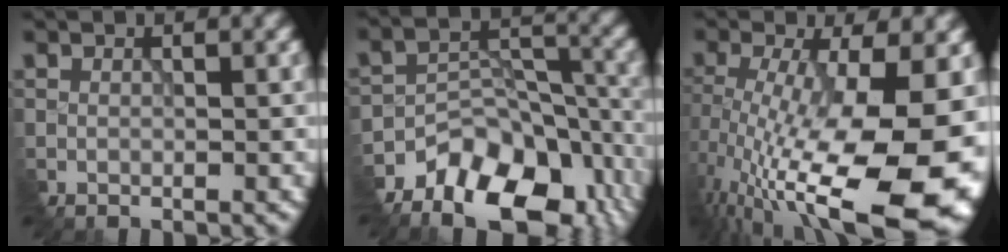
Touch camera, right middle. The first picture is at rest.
{"total": 11.7, "force": [-8.8, 5.6, 5.3], "torque": [-0.078, 0.005, -0.132]}
{"total": 17.6, "force": [-4.3, 6.3, 15.9], "torque": [-0.250, -0.031, -0.058]}